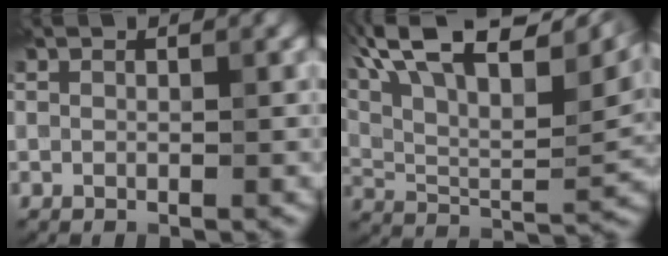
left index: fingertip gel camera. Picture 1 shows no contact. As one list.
[{"total": 16.4, "force": [9.6, 6.5, 11.6], "torque": [-0.214, 0.049, 0.154]}]